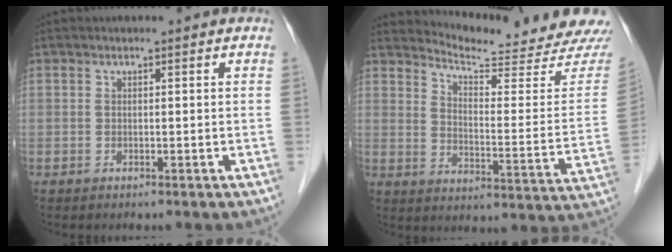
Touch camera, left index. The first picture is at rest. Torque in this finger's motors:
{"motor_torque": [-0.25, -1.13, 0.09, 0.00]}